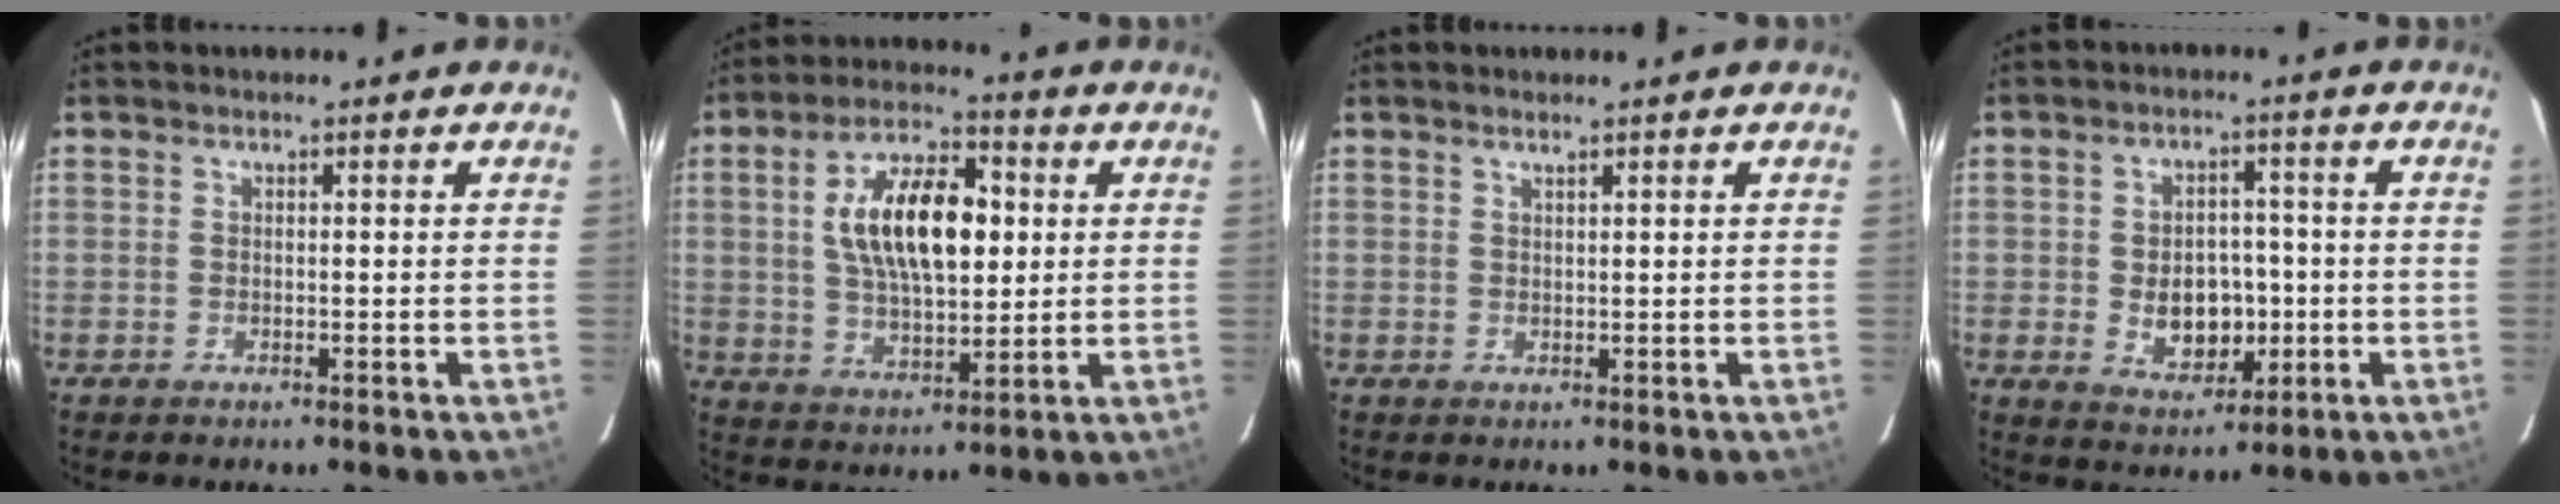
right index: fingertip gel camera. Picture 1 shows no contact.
{"total": 15.2, "force": [2.7, 7.3, 13.1], "torque": [-0.231, 0.020, 0.051]}
{"total": 0.8, "force": [0.7, 0.0, 0.3], "torque": [-0.005, 0.000, 0.012]}
{"total": 8.5, "force": [-1.3, 6.1, 5.8], "torque": [-0.110, 0.004, -0.005]}